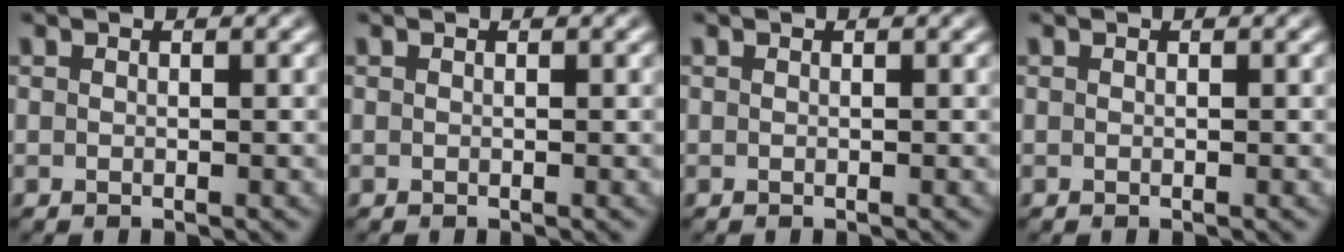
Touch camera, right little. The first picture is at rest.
{"total": 0.0}
{"total": 0.0}
{"total": 0.0}